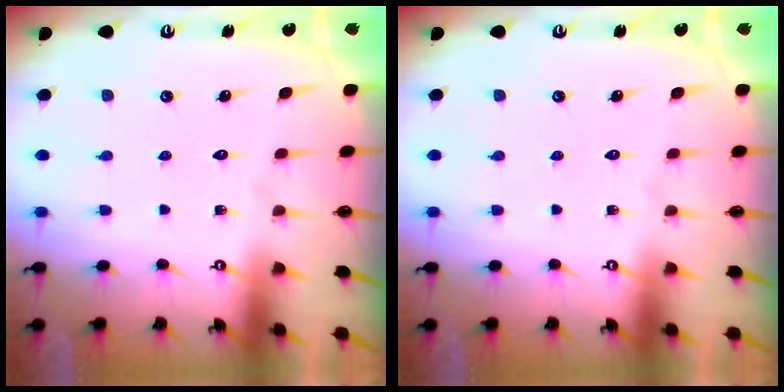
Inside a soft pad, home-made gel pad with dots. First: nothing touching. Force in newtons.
{"total": 0.0}